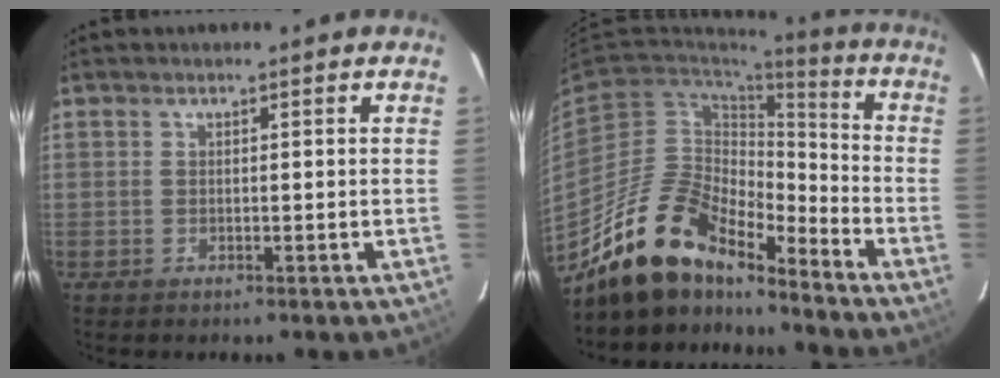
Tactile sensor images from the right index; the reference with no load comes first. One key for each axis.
{"total": 17.1, "fx": -14.4, "fy": 5.7, "fz": 7.1, "tx": -0.135, "ty": 0.011, "tz": -0.262}